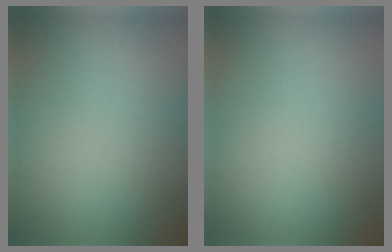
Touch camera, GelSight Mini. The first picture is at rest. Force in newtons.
{"total": 0.0}